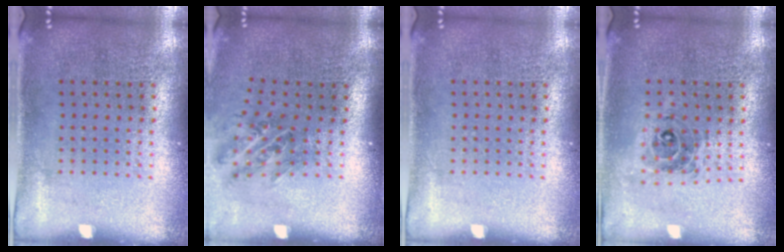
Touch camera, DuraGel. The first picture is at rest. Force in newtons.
{"total": 1.1, "press": 1.0, "slide": 0.6}
{"total": 0.0}
{"total": 0.7, "press": 0.7, "slide": 0.1}